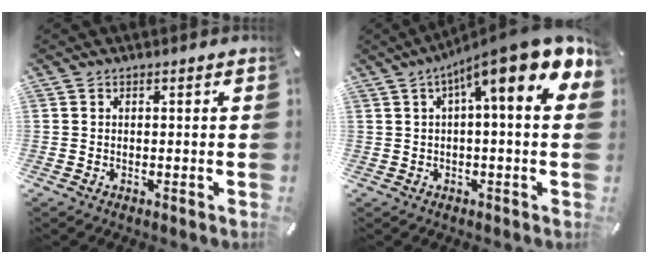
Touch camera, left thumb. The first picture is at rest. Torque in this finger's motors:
{"motor_torque": [1.44, 1.88, 2.32, -0.44, 0.66]}